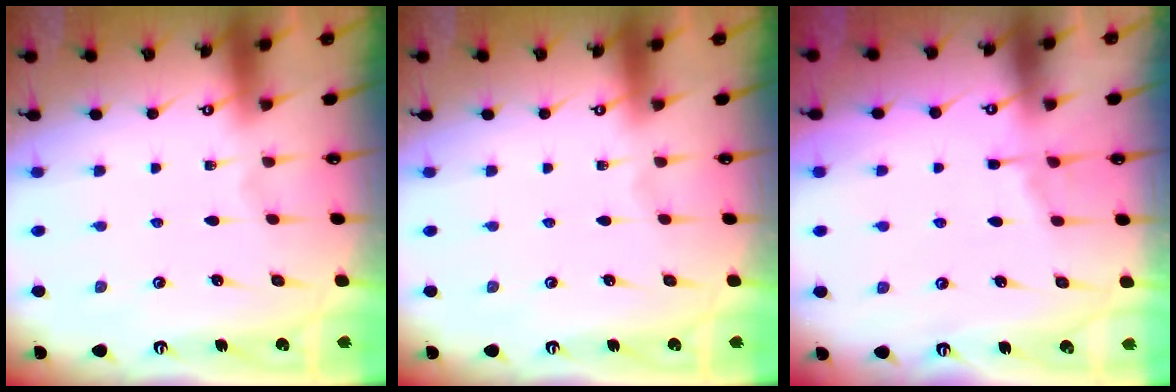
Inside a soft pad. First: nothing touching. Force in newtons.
{"total": 0.0}
{"total": 3.3, "press": 3.3, "slide": 0.3}